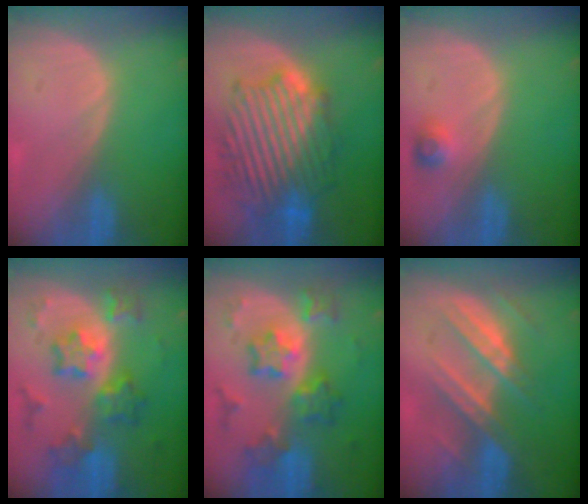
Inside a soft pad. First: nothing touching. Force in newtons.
{"total": 13.2, "press": 13.2, "slide": 1.0}
{"total": 2.3, "press": 2.2, "slide": 0.7}
{"total": 9.2, "press": 9.1, "slide": 0.8}
{"total": 9.2, "press": 9.1, "slide": 0.8}
{"total": 7.4, "press": 7.3, "slide": 0.9}